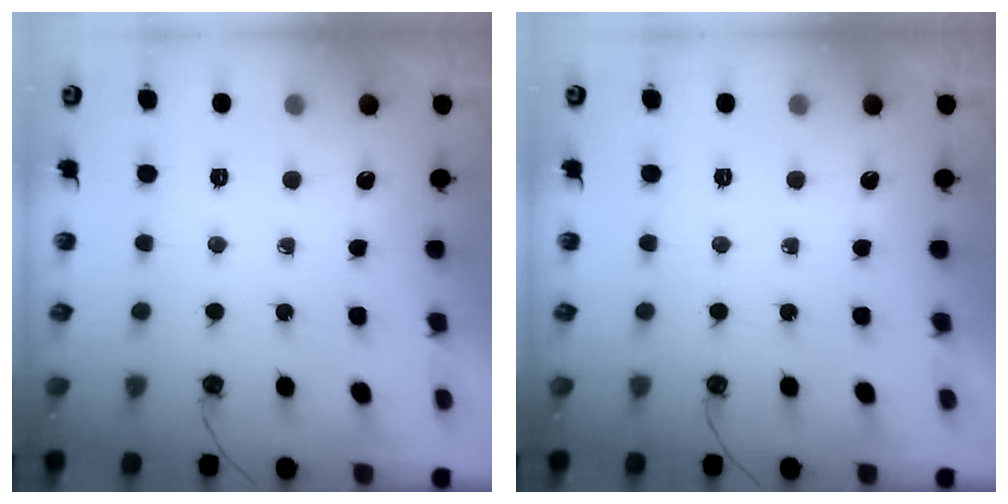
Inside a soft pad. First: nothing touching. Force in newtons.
{"total": 0.0}